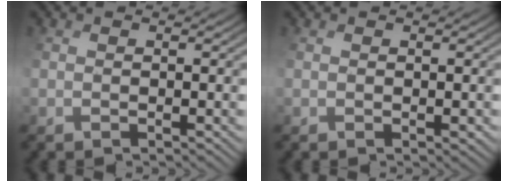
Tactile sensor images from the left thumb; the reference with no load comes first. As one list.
[{"total": 1.3, "force": [-0.3, 1.0, 0.9], "torque": [-0.019, 0.000, 0.003]}]